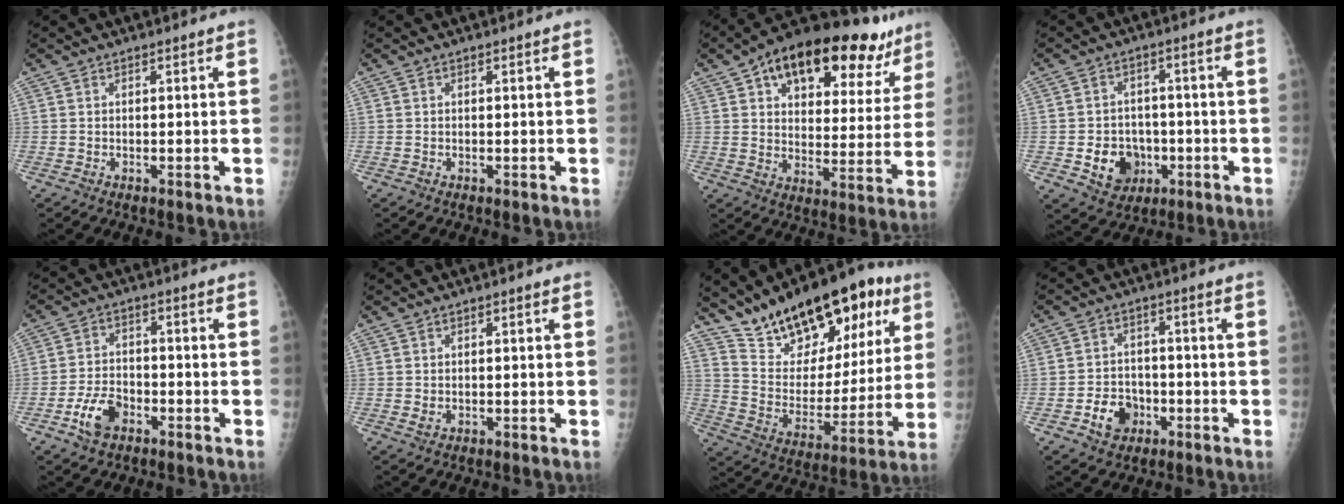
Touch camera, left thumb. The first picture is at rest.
{"total": 0.0}
{"total": 25.0, "force": [14.5, 12.2, 16.3], "torque": [-0.192, -0.010, 0.213]}
{"total": 8.7, "force": [-2.5, 7.3, 4.1], "torque": [-0.031, 0.014, -0.032]}
{"total": 6.7, "force": [-3.5, 4.1, 4.0], "torque": [-0.070, 0.021, -0.063]}
{"total": 1.3, "force": [-0.1, 0.9, 0.9], "torque": [-0.013, 0.001, 0.002]}
{"total": 25.3, "force": [15.2, 12.0, 16.3], "torque": [-0.205, -0.040, 0.247]}
{"total": 6.7, "force": [-2.8, 5.3, 2.9], "torque": [-0.024, 0.022, -0.045]}